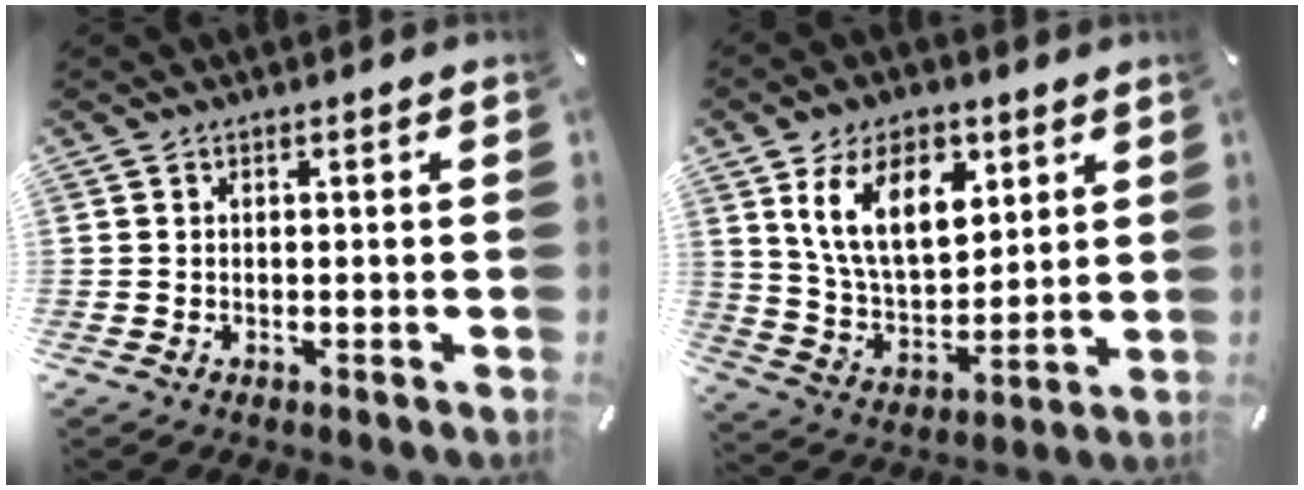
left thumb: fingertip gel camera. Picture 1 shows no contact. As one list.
[{"total": 16.0, "force": [7.8, 9.8, 10.0], "torque": [-0.185, -0.020, 0.139]}]